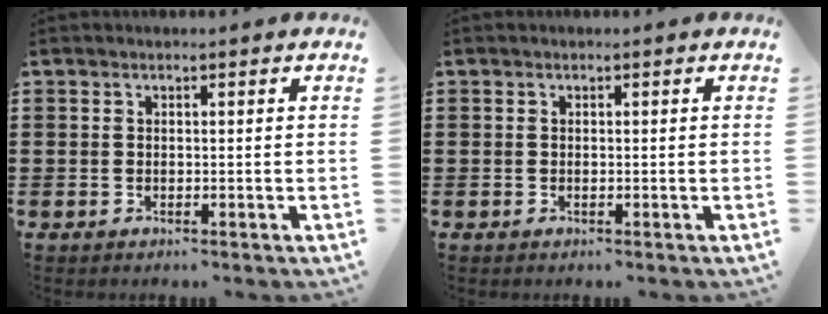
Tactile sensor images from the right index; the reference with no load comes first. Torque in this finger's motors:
{"motor_torque": [1.32, 0.82, 0.02, 0.00]}